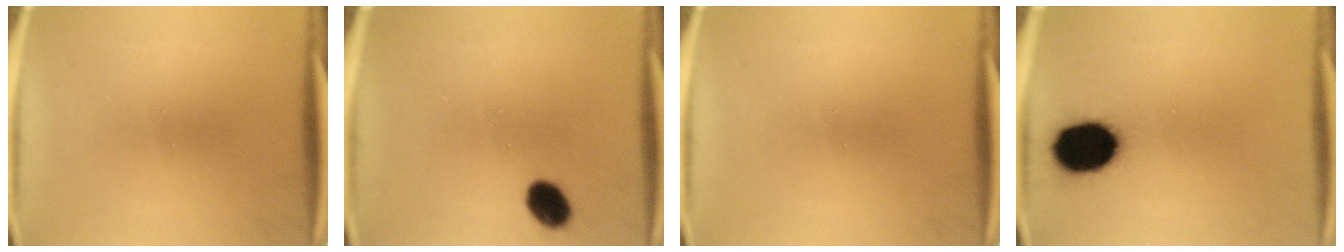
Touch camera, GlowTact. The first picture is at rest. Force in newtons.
{"total": 5.8}
{"total": 0.0}
{"total": 14.4}